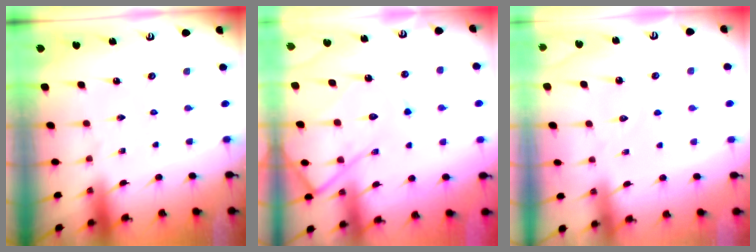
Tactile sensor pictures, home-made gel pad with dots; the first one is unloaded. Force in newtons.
{"total": 15.5, "press": 15.4, "slide": 1.4}
{"total": 5.3, "press": 5.2, "slide": 0.5}